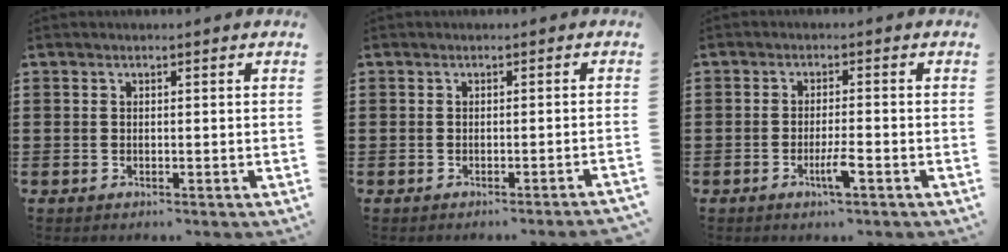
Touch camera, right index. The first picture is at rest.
{"total": 1.0, "force": [-0.8, -0.4, 0.5], "torque": [-0.009, -0.001, -0.016]}
{"total": 3.5, "force": [-1.8, 0.3, 3.0], "torque": [-0.058, -0.005, -0.033]}